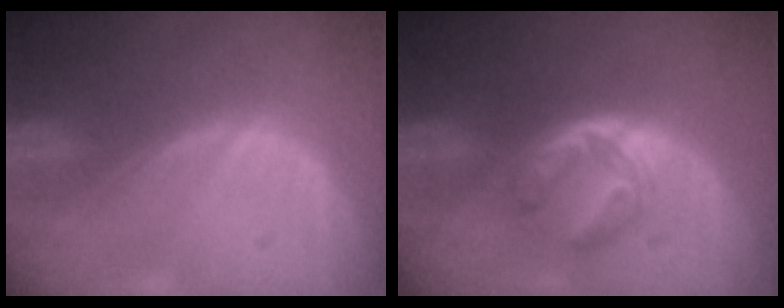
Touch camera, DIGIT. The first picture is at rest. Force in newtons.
{"total": 6.0, "press": 5.0, "slide": 3.3}